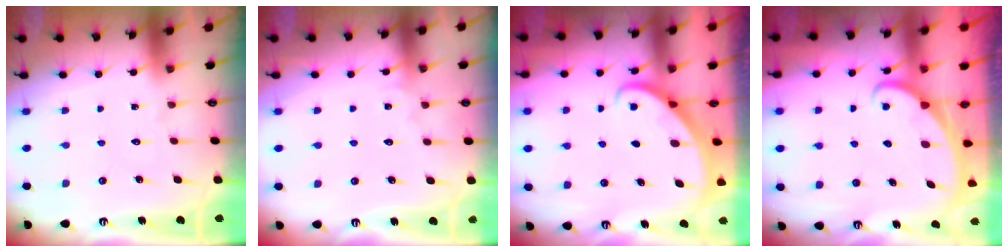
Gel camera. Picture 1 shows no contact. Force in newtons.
{"total": 2.7, "press": 2.7, "slide": 0.3}
{"total": 2.8, "press": 2.8, "slide": 0.2}
{"total": 1.9, "press": 1.9, "slide": 0.1}